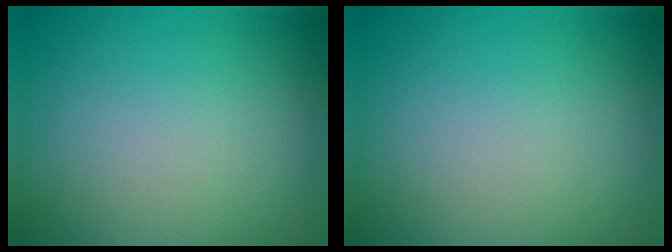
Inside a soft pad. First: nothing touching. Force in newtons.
{"total": 0.0}